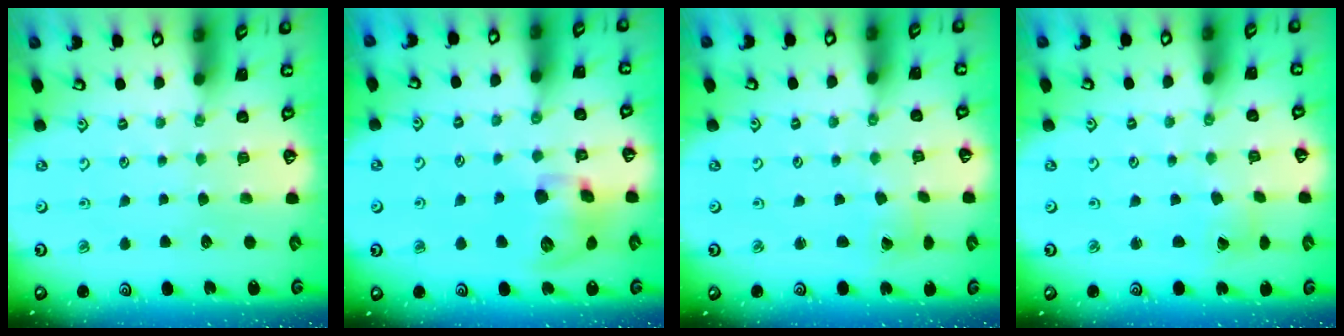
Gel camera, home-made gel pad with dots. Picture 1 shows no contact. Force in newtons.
{"total": 12.5, "press": 12.4, "slide": 1.8}
{"total": 2.8, "press": 2.8, "slide": 0.1}
{"total": 2.8, "press": 2.8, "slide": 0.1}